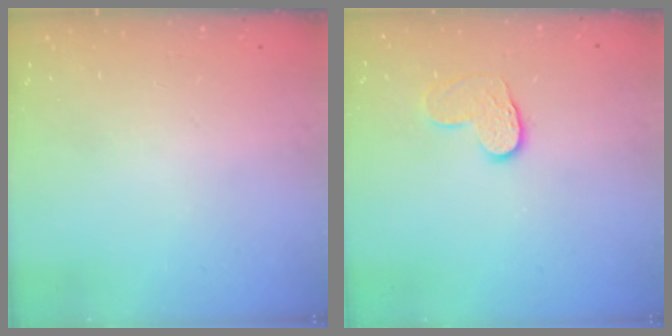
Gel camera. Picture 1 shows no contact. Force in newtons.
{"total": 7.6, "press": 7.6, "slide": 0.4}